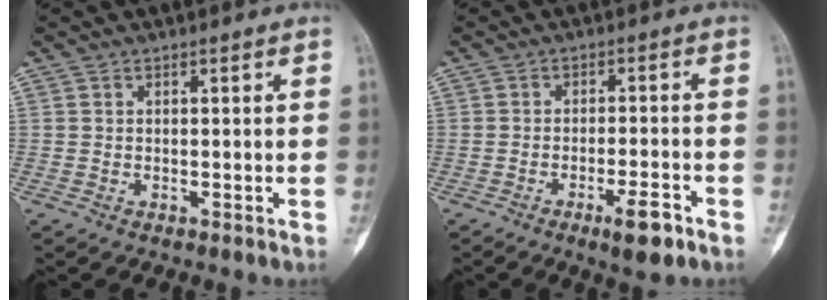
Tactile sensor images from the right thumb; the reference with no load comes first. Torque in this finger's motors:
{"motor_torque": [1.12, 0.69, 0.75, -0.68, 0.33]}